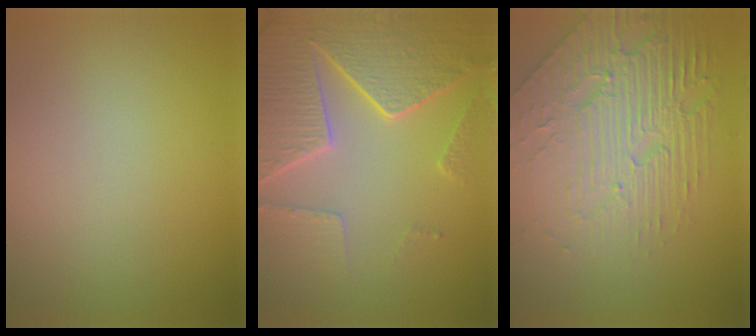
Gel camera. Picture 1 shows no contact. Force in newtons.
{"total": 7.3, "press": 5.7, "slide": 4.6}
{"total": 6.7, "press": 5.3, "slide": 4.1}